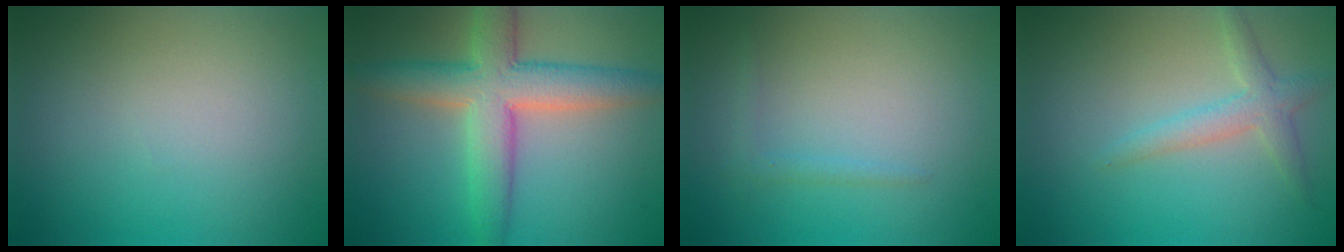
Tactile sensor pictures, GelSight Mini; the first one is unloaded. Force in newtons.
{"total": 7.1, "press": 7.1, "slide": 0.2}
{"total": 1.1, "press": 1.1, "slide": 0.1}
{"total": 2.4, "press": 2.4, "slide": 0.1}